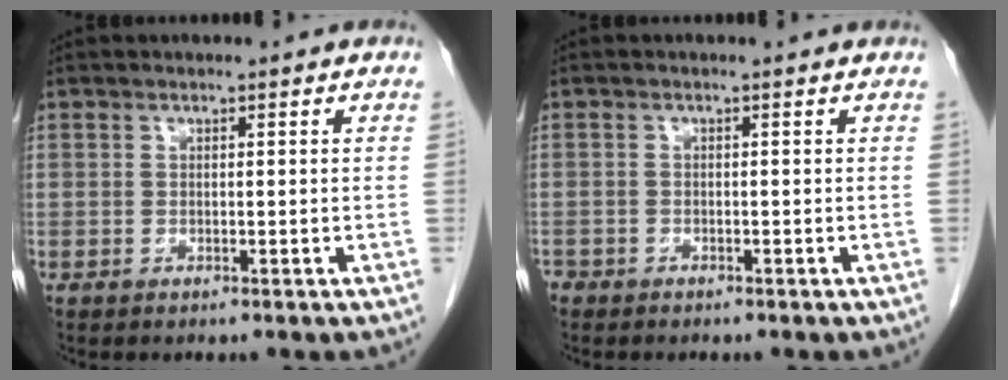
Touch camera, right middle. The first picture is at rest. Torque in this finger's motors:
{"motor_torque": [0.86, -1.28, 0.01, 0.02]}